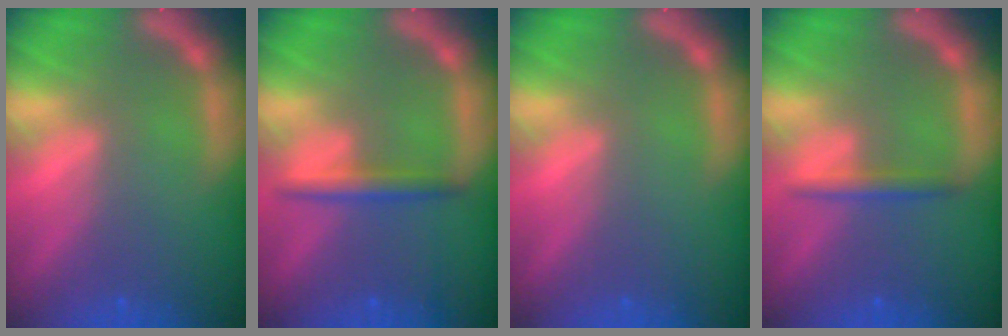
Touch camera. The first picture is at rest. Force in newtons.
{"total": 2.4}
{"total": 0.0}
{"total": 1.9}